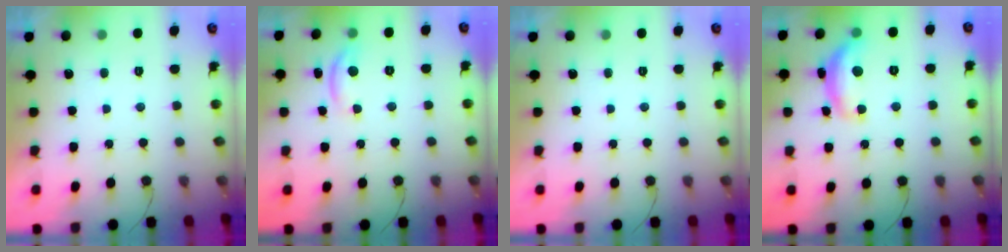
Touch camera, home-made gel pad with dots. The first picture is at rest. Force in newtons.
{"total": 5.6, "press": 5.6, "slide": 0.5}
{"total": 0.0}
{"total": 11.6, "press": 11.6, "slide": 0.6}